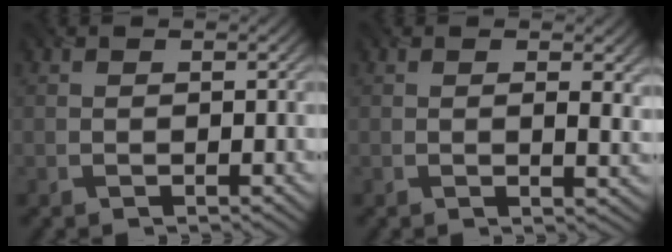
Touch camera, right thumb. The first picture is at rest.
{"total": 2.8, "force": [0.7, 0.9, 2.6], "torque": [-0.042, -0.005, 0.013]}